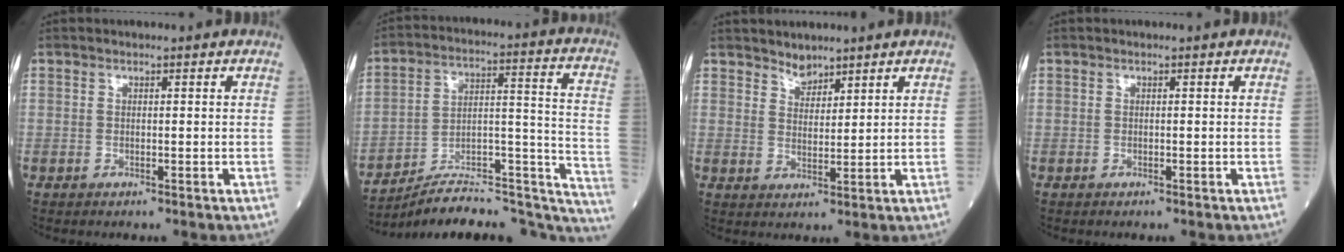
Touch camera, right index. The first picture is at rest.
{"total": 24.3, "force": [-21.8, 5.7, 9.1], "torque": [-0.069, 0.057, -0.309]}
{"total": 2.7, "force": [2.5, 1.0, 0.4], "torque": [-0.003, 0.000, 0.045]}
{"total": 0.0}